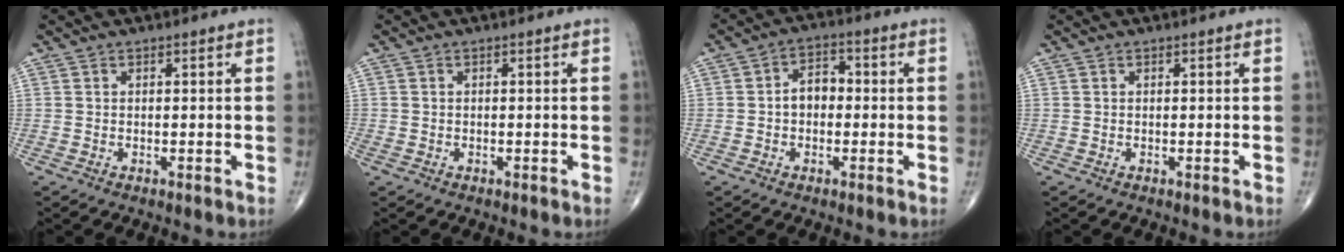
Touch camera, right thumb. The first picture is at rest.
{"total": 1.0, "force": [-0.4, 0.8, 0.4], "torque": [-0.014, 0.000, -0.007]}
{"total": 5.3, "force": [-0.4, 3.7, 3.7], "torque": [-0.045, 0.022, -0.017]}
{"total": 0.0}